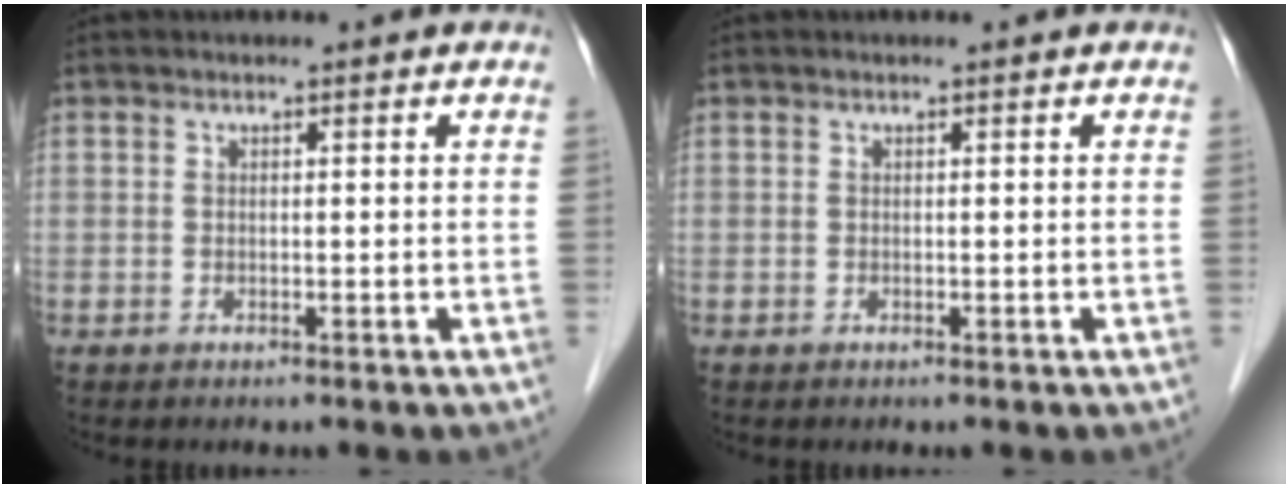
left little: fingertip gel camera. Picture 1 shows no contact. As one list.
[{"total": 0.0}]